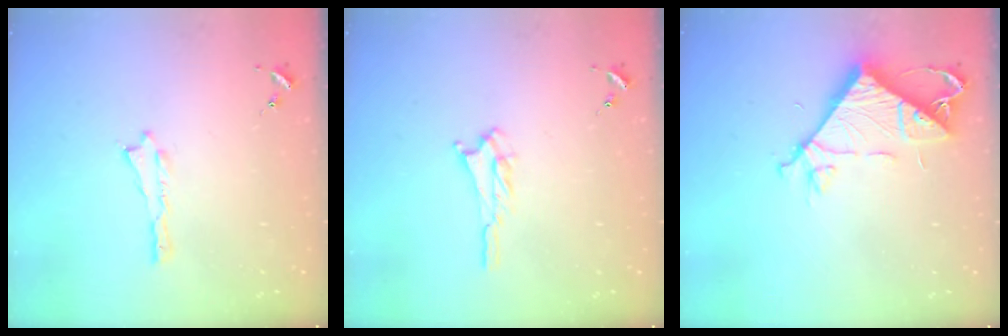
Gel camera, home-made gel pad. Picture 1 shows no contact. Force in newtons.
{"total": 1.7, "press": 1.6, "slide": 0.3}
{"total": 9.5, "press": 9.5, "slide": 0.4}